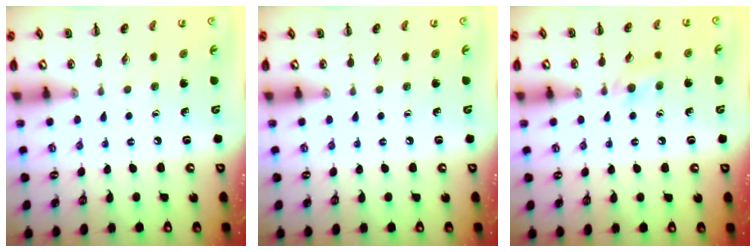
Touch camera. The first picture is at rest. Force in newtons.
{"total": 0.0}
{"total": 5.1, "press": 4.7, "slide": 2.0}